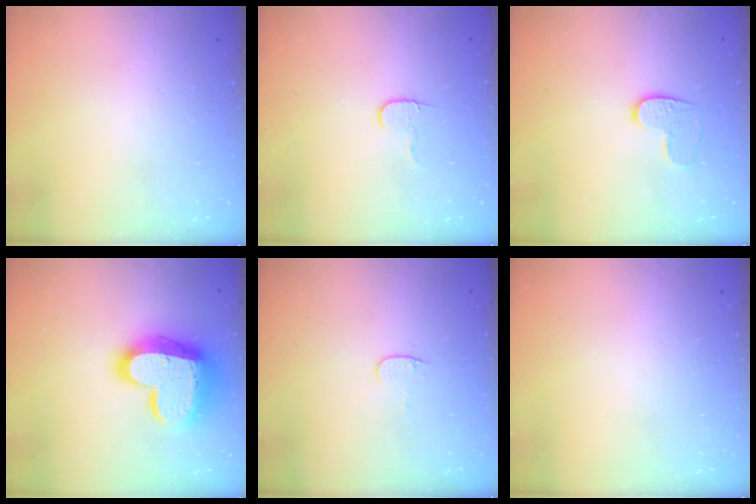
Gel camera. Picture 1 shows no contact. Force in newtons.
{"total": 5.5, "press": 5.4, "slide": 0.5}
{"total": 6.1, "press": 6.1, "slide": 0.5}
{"total": 19.7, "press": 19.7, "slide": 1.4}
{"total": 3.4, "press": 3.3, "slide": 0.4}
{"total": 0.0}